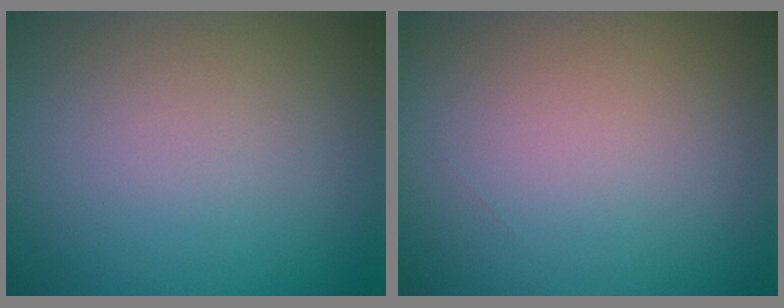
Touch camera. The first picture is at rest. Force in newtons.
{"total": 0.0}